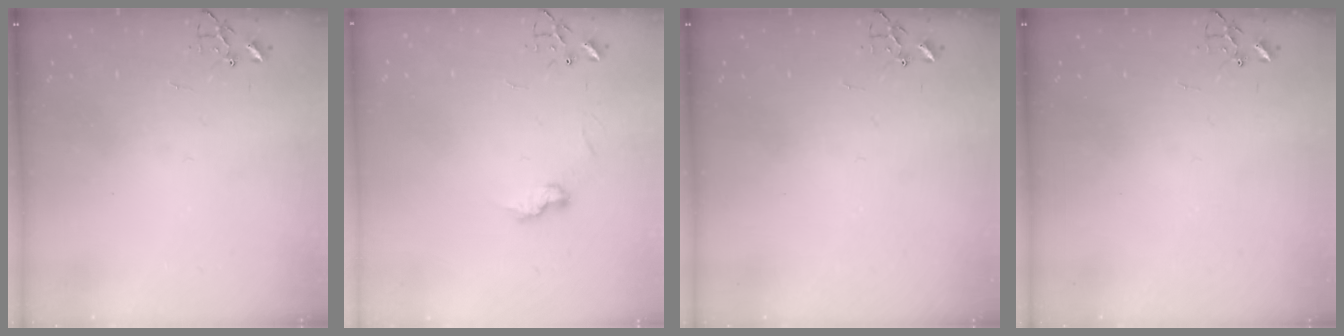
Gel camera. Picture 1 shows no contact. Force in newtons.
{"total": 6.7, "press": 6.7, "slide": 0.4}
{"total": 0.0}
{"total": 0.0}